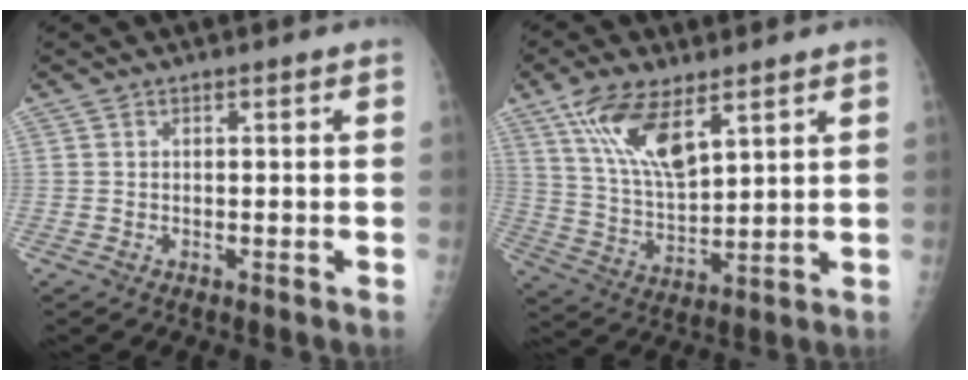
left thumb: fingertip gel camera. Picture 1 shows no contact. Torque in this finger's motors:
{"motor_torque": [1.48, 1.19, 0.88, -0.57, 0.10]}